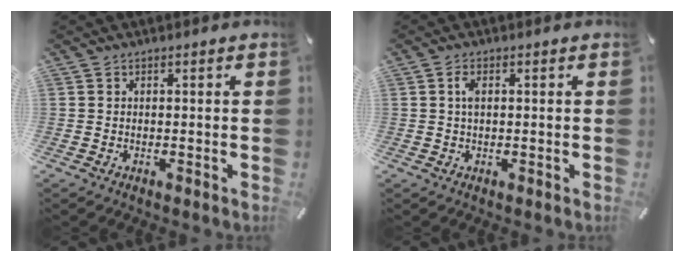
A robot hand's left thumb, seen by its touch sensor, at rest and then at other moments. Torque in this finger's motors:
{"motor_torque": [0.46, 0.94, 0.30, -0.50, 0.16]}